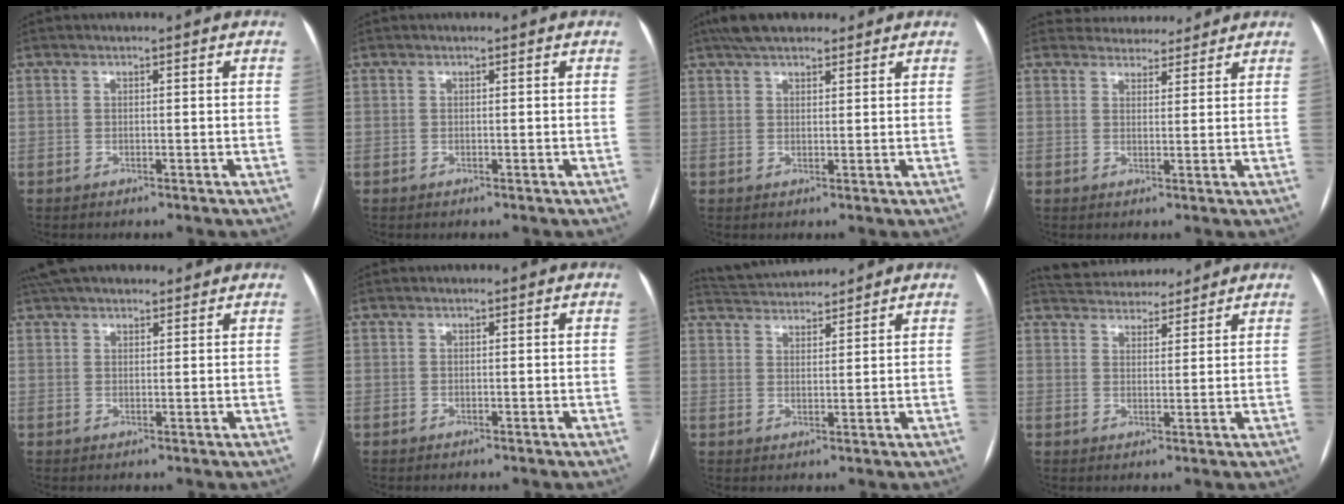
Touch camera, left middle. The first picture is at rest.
{"total": 0.0}
{"total": 7.9, "force": [6.3, 2.8, 3.8], "torque": [-0.058, 0.035, 0.108]}
{"total": 6.6, "force": [6.2, 2.2, 0.5], "torque": [0.004, 0.011, 0.078]}
{"total": 9.5, "force": [8.2, 3.0, 3.7], "torque": [-0.051, 0.044, 0.128]}
{"total": 0.0}
{"total": 7.3, "force": [7.2, 0.6, 1.3], "torque": [-0.034, 0.027, 0.119]}
{"total": 9.9, "force": [9.3, 2.5, 2.3], "torque": [-0.037, 0.021, 0.140]}